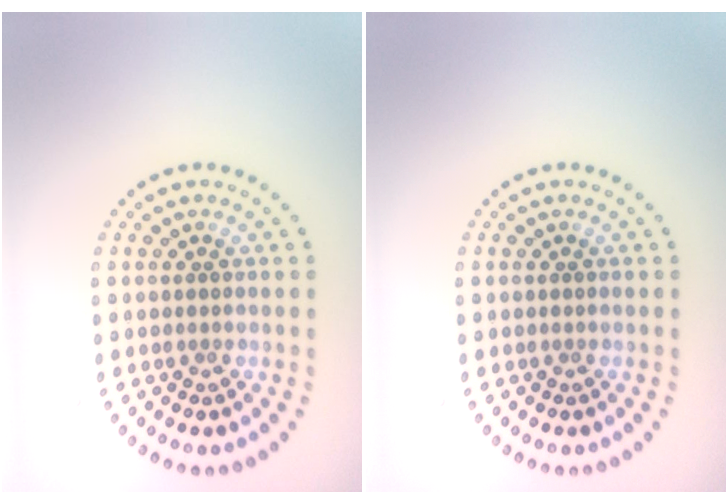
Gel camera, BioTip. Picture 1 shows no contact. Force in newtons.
{"total": 0.0}